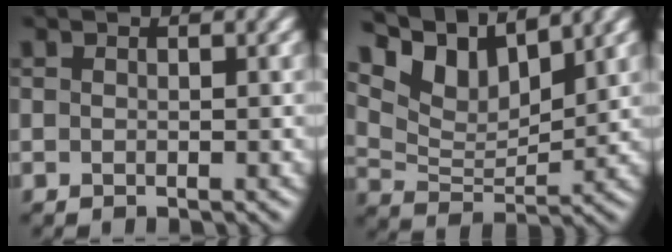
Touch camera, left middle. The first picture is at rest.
{"total": 7.9, "force": [5.7, 2.9, 4.6], "torque": [-0.100, 0.013, 0.102]}